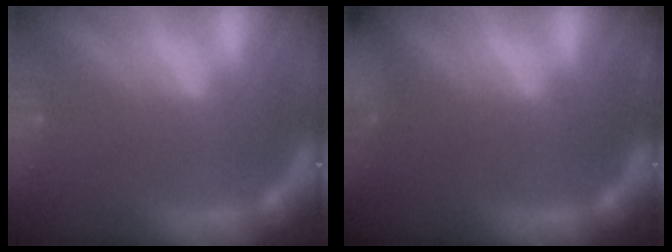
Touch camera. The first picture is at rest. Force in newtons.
{"total": 7.5}